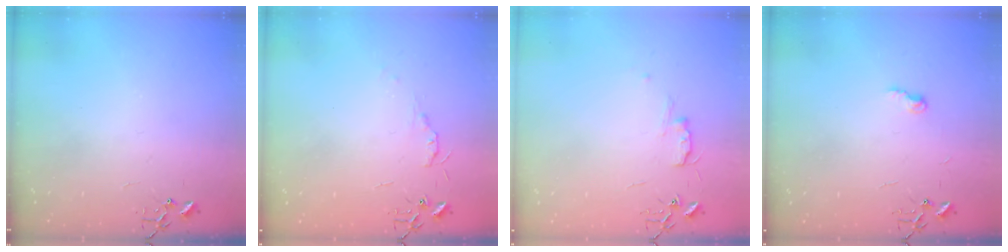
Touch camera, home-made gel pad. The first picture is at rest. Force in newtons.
{"total": 4.8, "press": 4.8, "slide": 0.7}
{"total": 5.8, "press": 5.7, "slide": 0.7}
{"total": 5.0, "press": 4.9, "slide": 0.7}